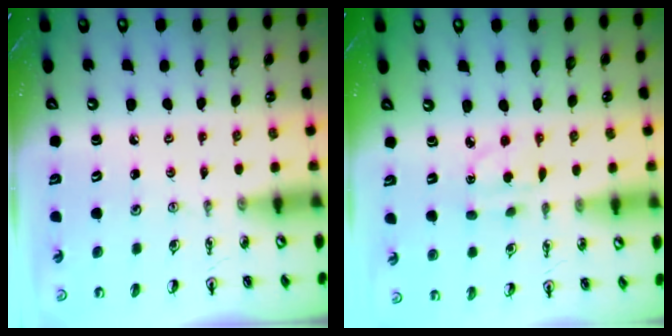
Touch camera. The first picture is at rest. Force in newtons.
{"total": 3.4, "press": 3.3, "slide": 0.7}